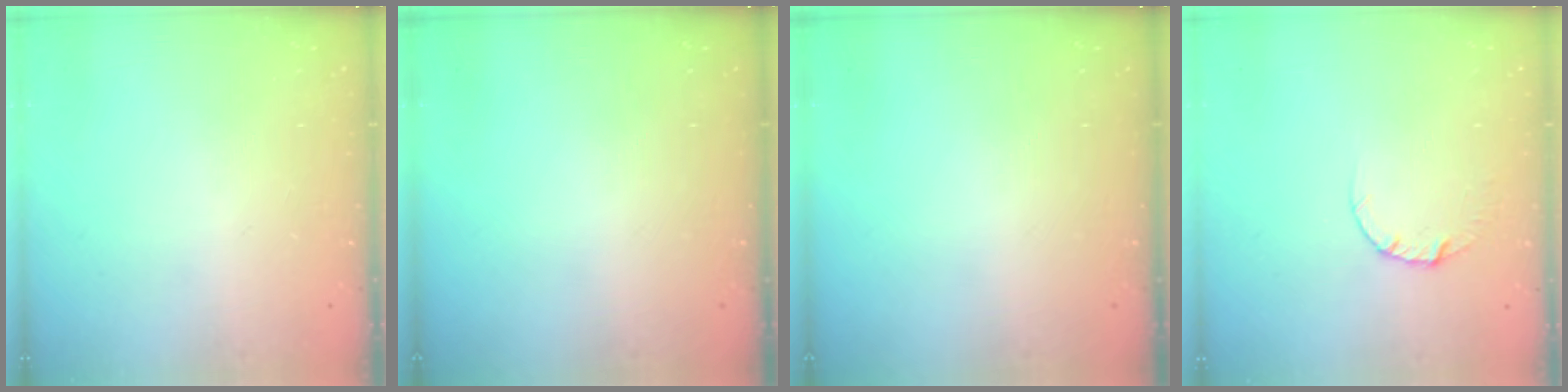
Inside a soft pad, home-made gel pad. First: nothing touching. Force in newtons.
{"total": 0.0}
{"total": 0.0}
{"total": 4.1, "press": 4.1, "slide": 0.4}